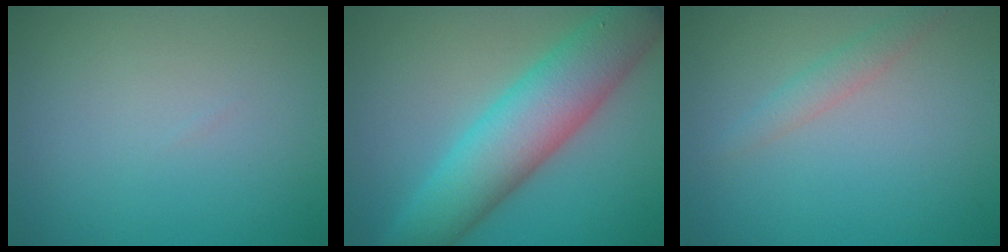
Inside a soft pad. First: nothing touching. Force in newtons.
{"total": 8.5, "press": 8.5, "slide": 0.0}
{"total": 1.5, "press": 1.5, "slide": 0.1}